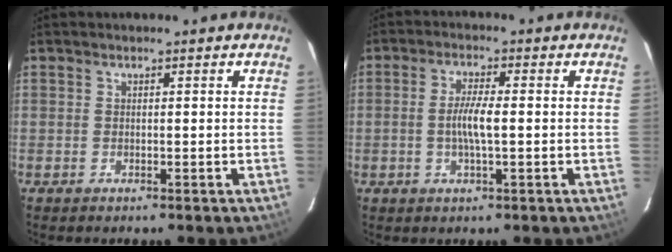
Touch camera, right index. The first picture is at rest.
{"total": 4.8, "force": [-0.6, 0.8, 4.7], "torque": [-0.089, 0.001, -0.011]}